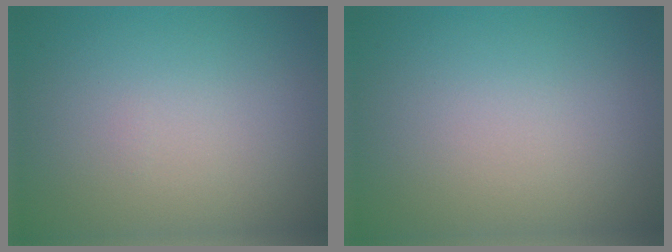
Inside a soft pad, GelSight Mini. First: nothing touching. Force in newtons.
{"total": 0.0}